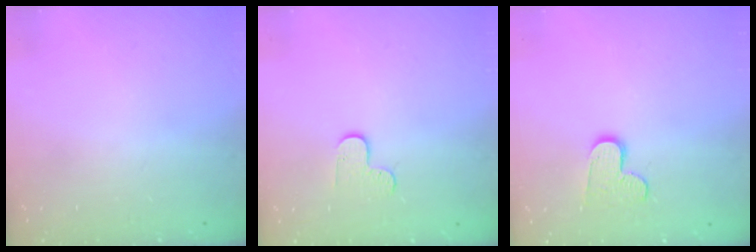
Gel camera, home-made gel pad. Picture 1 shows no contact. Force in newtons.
{"total": 6.4, "press": 6.4, "slide": 0.5}
{"total": 8.4, "press": 8.3, "slide": 0.2}